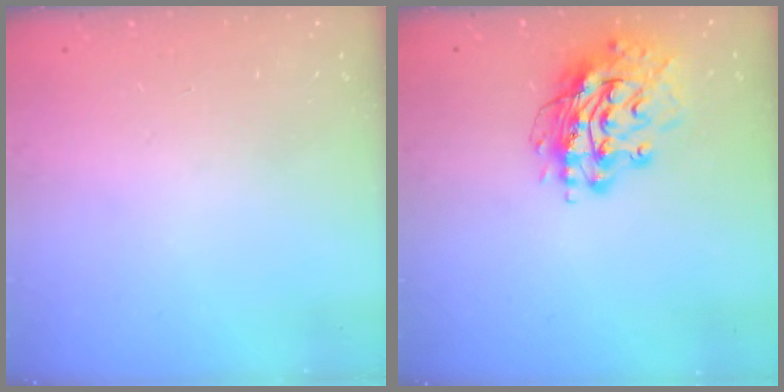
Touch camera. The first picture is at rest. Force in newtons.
{"total": 15.2, "press": 15.1, "slide": 1.6}